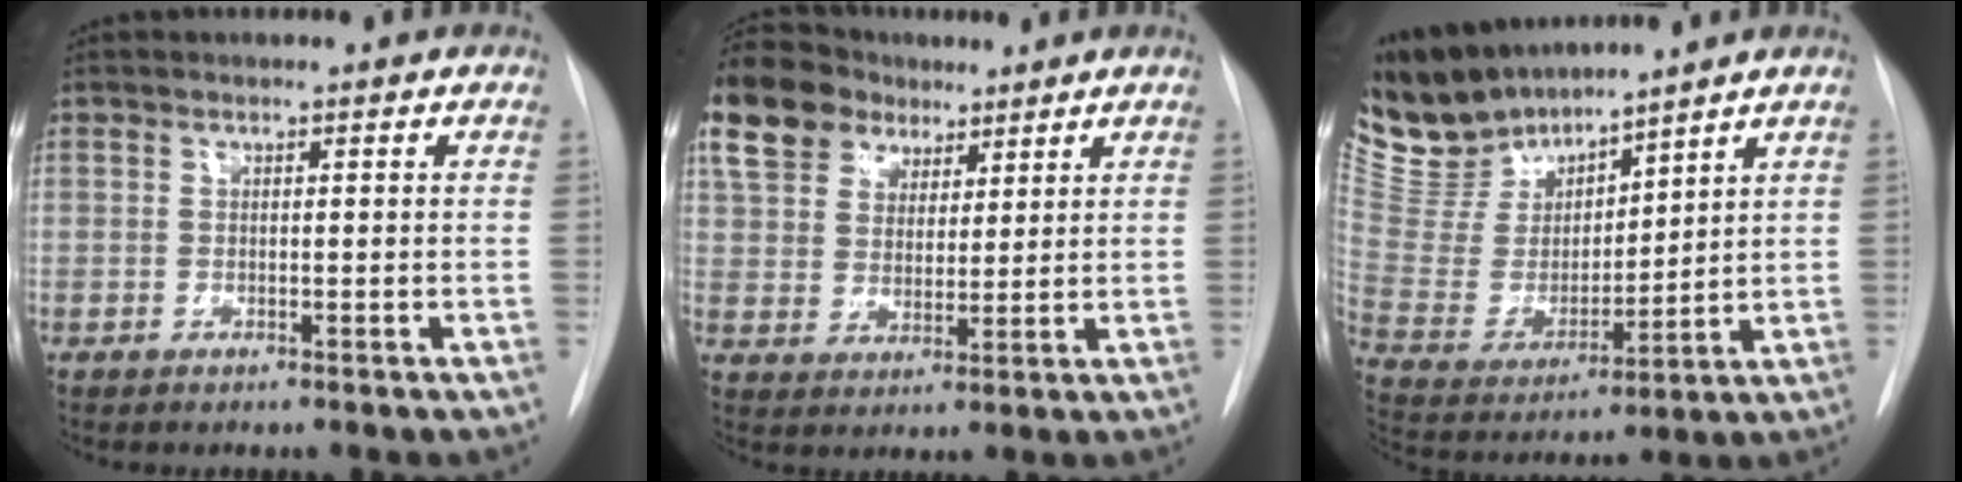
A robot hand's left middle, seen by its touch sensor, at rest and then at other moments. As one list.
[{"total": 14.1, "force": [9.1, 9.3, 5.4], "torque": [-0.131, 0.051, 0.170]}, {"total": 13.1, "force": [12.1, 4.2, 3.0], "torque": [-0.079, 0.004, 0.253]}]